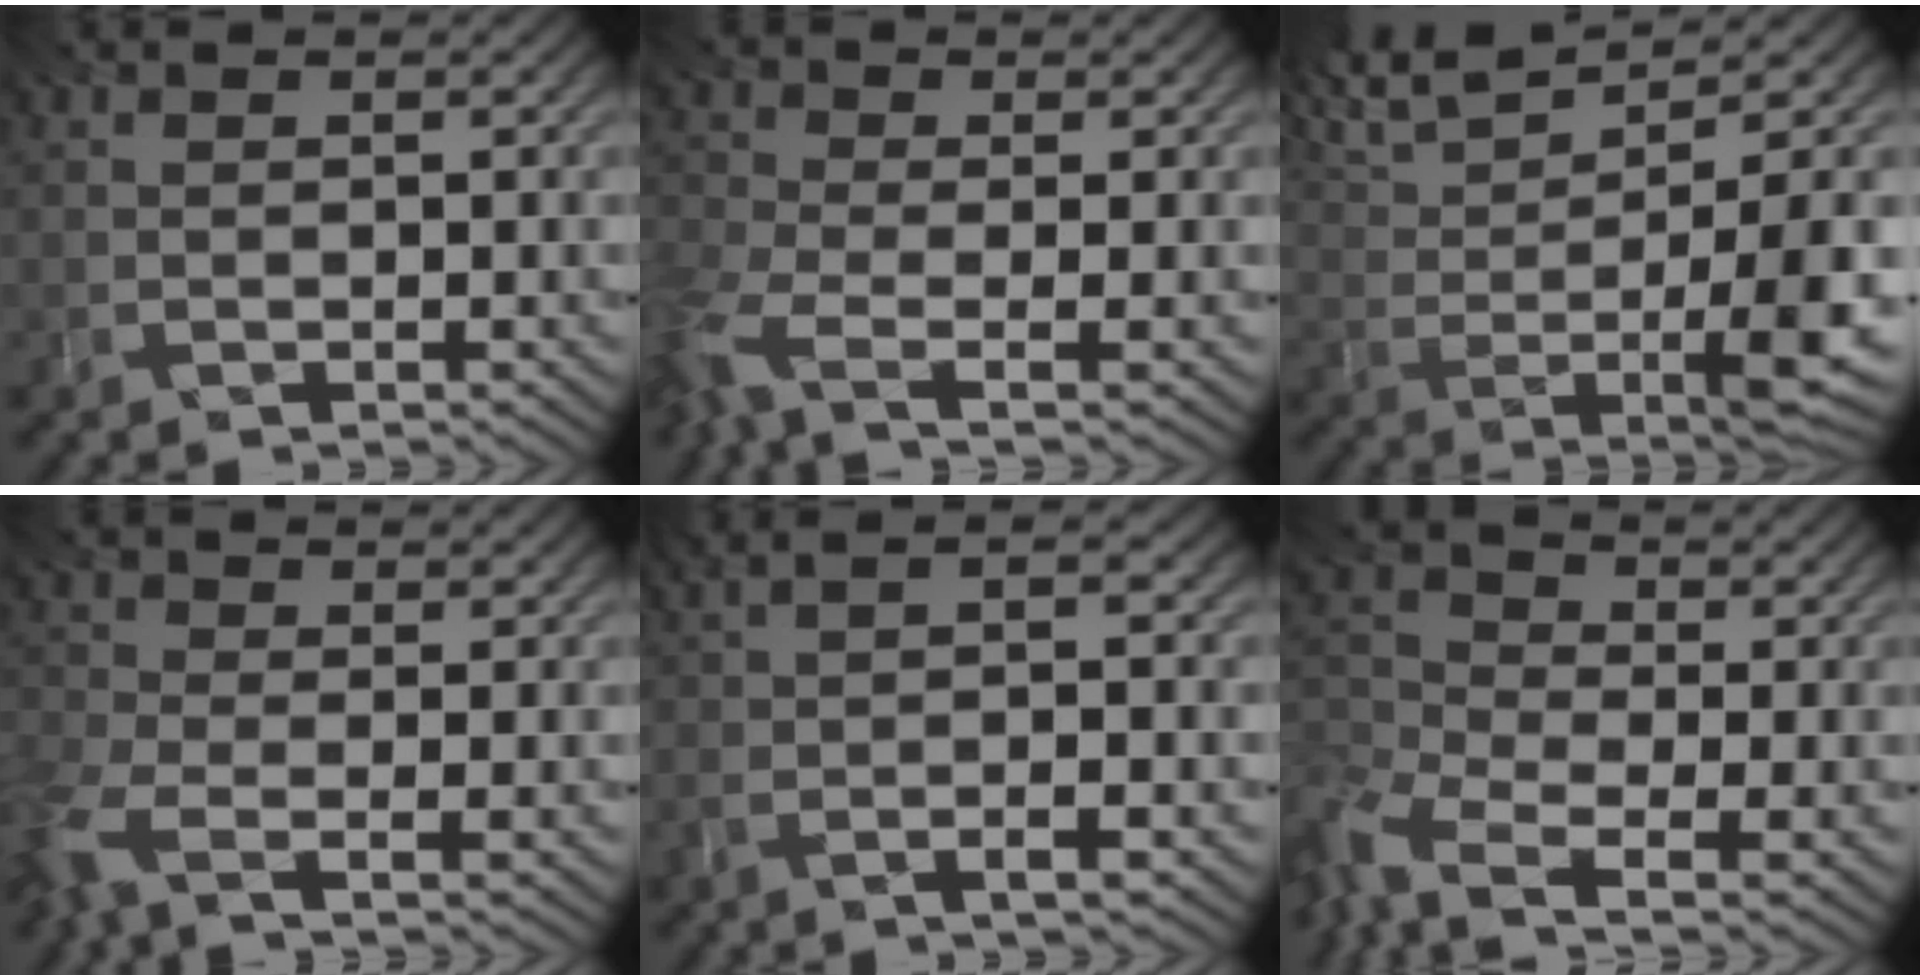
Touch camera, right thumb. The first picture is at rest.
{"total": 6.4, "force": [-3.8, 2.3, 4.6], "torque": [-0.113, -0.011, -0.093]}
{"total": 11.0, "force": [3.6, 3.5, 9.7], "torque": [-0.191, 0.007, 0.067]}
{"total": 5.5, "force": [-3.2, 2.2, 3.8], "torque": [-0.102, -0.010, -0.083]}
{"total": 5.0, "force": [-1.2, 0.5, 4.8], "torque": [-0.075, 0.013, -0.027]}
{"total": 8.1, "force": [-5.3, 3.6, 5.0], "torque": [-0.122, -0.012, -0.120]}